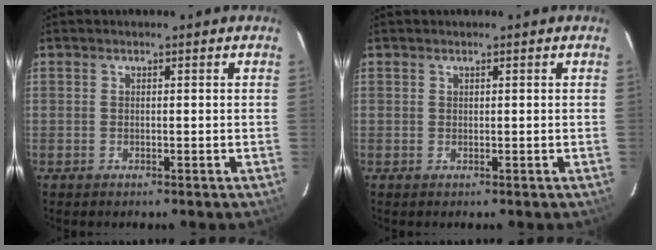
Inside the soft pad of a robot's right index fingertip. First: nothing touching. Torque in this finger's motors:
{"motor_torque": [0.01, 0.01, 0.00, 0.01]}